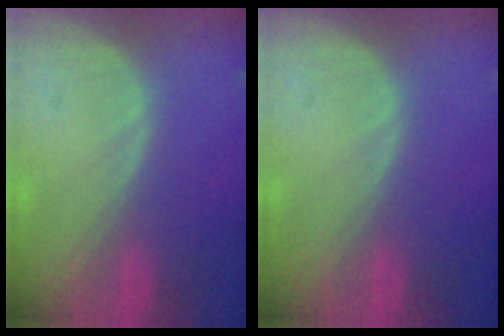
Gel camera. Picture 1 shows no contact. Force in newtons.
{"total": 0.0}